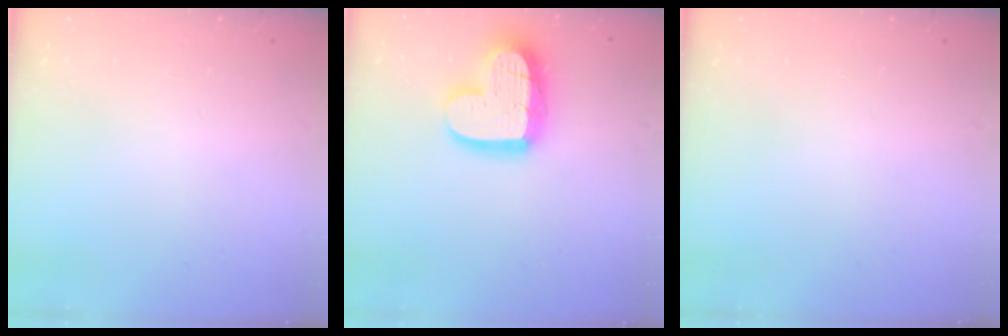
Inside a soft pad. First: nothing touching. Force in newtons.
{"total": 18.3, "press": 18.2, "slide": 1.9}
{"total": 0.0}